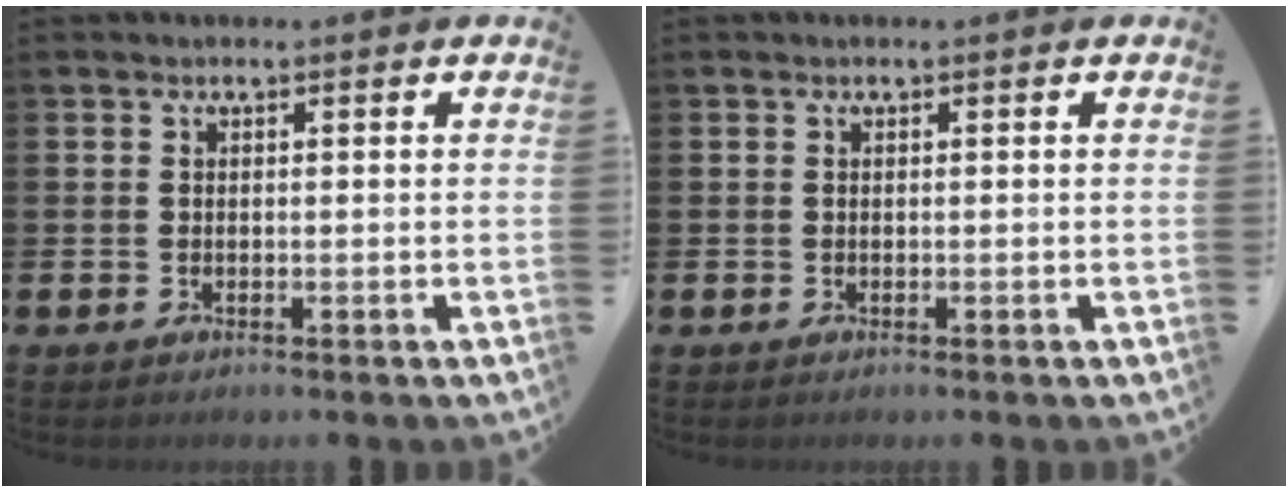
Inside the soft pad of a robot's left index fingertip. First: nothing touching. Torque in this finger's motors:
{"motor_torque": [0.01, 0.01, 0.00, 0.02]}